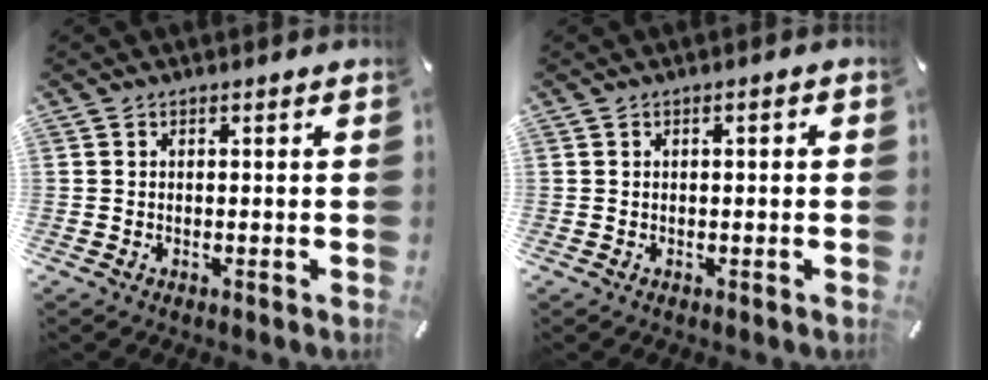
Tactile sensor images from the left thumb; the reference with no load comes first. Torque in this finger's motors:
{"motor_torque": [-0.27, -0.54, -0.23, 0.10, -0.01]}